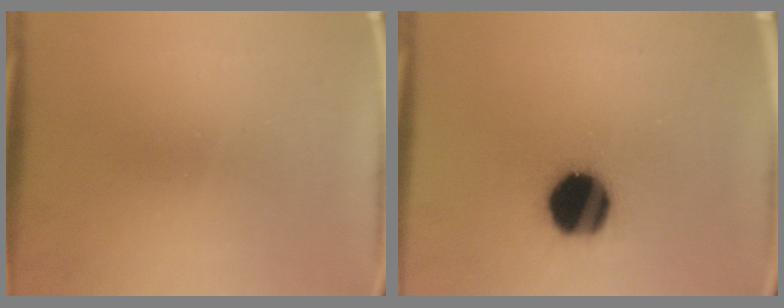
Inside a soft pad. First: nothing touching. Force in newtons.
{"total": 17.1}